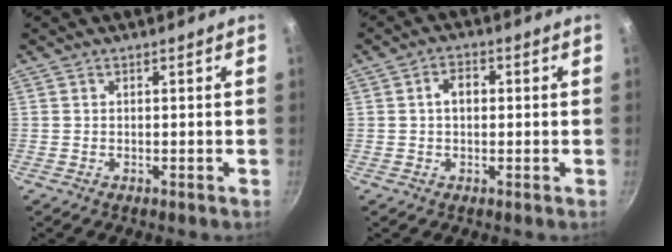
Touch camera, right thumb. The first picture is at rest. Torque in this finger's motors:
{"motor_torque": [0.20, 1.41, 0.71, -0.55, 0.03]}